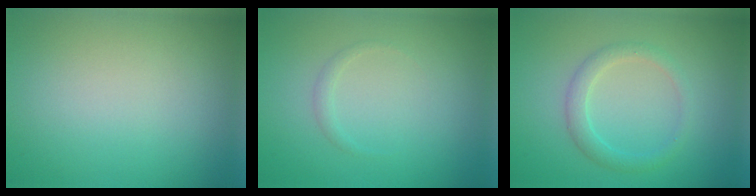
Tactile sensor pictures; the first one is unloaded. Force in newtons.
{"total": 0.8, "press": 0.8, "slide": 0.0}
{"total": 2.1, "press": 2.1, "slide": 0.1}